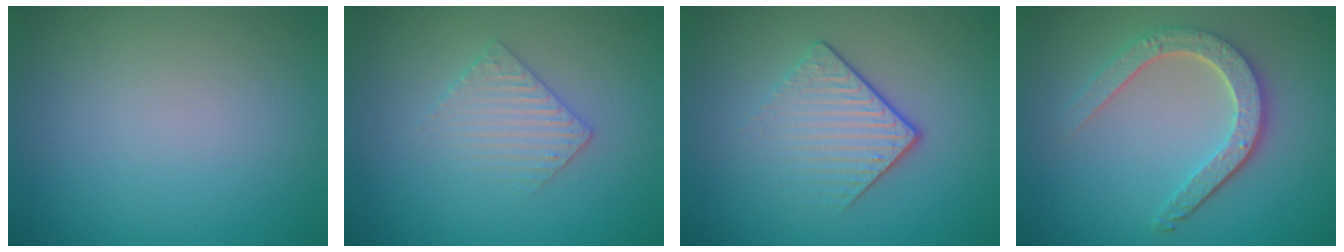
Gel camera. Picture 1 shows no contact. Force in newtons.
{"total": 2.5, "press": 2.4, "slide": 0.5}
{"total": 4.2, "press": 2.6, "slide": 3.3}
{"total": 4.8, "press": 3.7, "slide": 3.1}